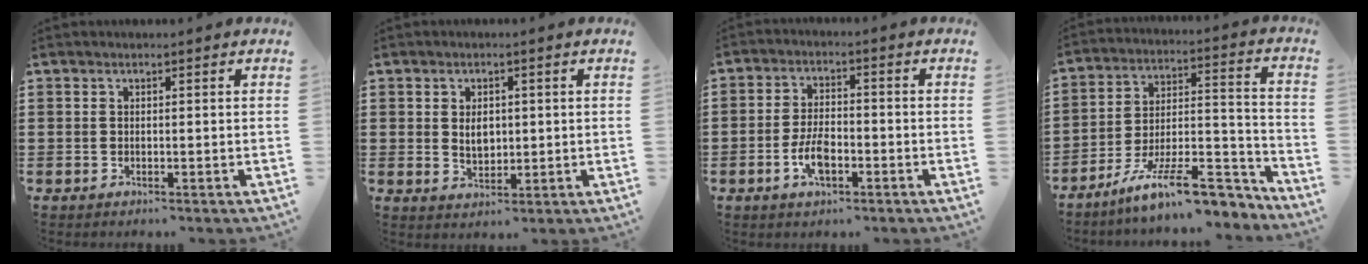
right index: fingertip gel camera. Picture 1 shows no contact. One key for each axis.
{"total": 3.2, "fx": 0.2, "fy": 2.0, "fz": 2.5, "tx": -0.045, "ty": 0.004, "tz": 0.002}
{"total": 5.3, "fx": -2.0, "fy": 2.4, "fz": 4.3, "tx": -0.101, "ty": -0.003, "tz": -0.042}
{"total": 14.6, "fx": -10.6, "fy": 3.6, "fz": 9.4, "tx": -0.147, "ty": 0.035, "tz": -0.183}